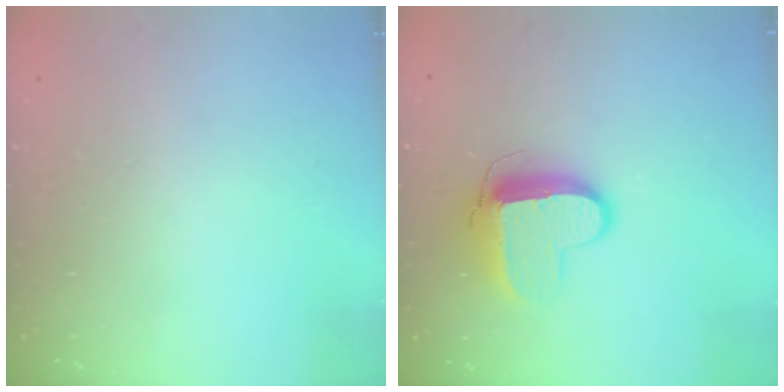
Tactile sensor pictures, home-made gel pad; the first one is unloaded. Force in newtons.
{"total": 10.4, "press": 10.3, "slide": 0.9}